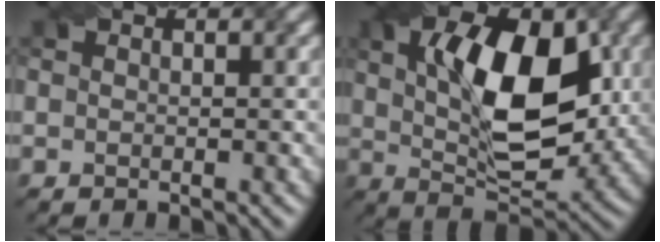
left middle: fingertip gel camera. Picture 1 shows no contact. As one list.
[{"total": 10.6, "force": [2.2, 5.1, 9.0], "torque": [-0.146, 0.004, 0.036]}]